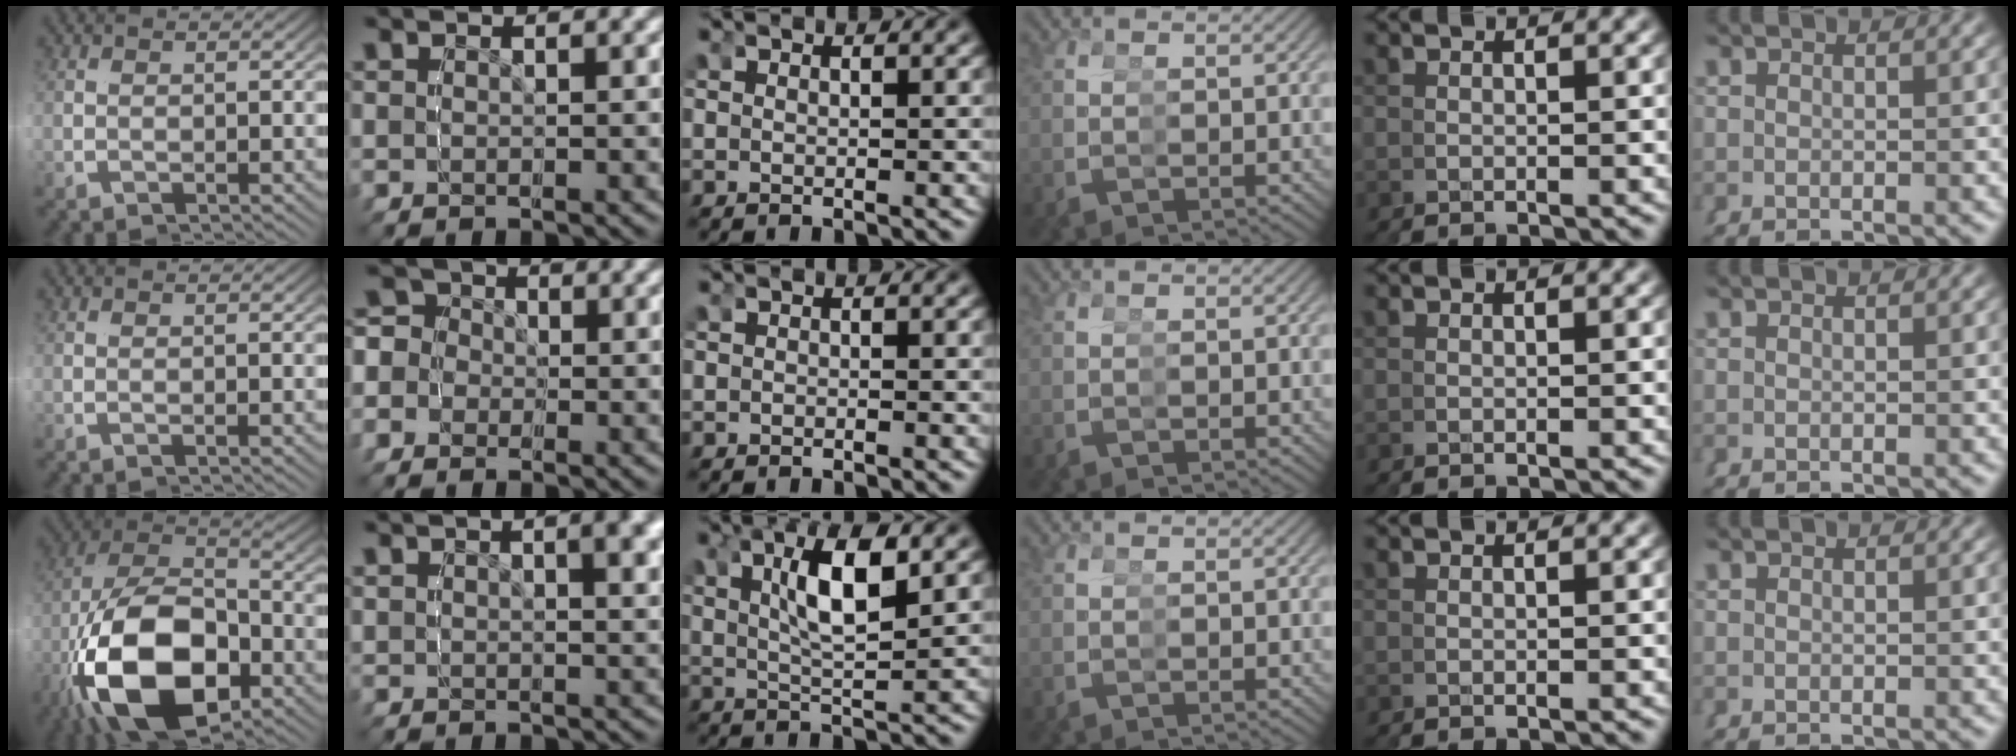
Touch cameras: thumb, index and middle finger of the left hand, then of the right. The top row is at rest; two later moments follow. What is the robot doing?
{"motion": "grasp_and_lifting", "object": "glue stick"}